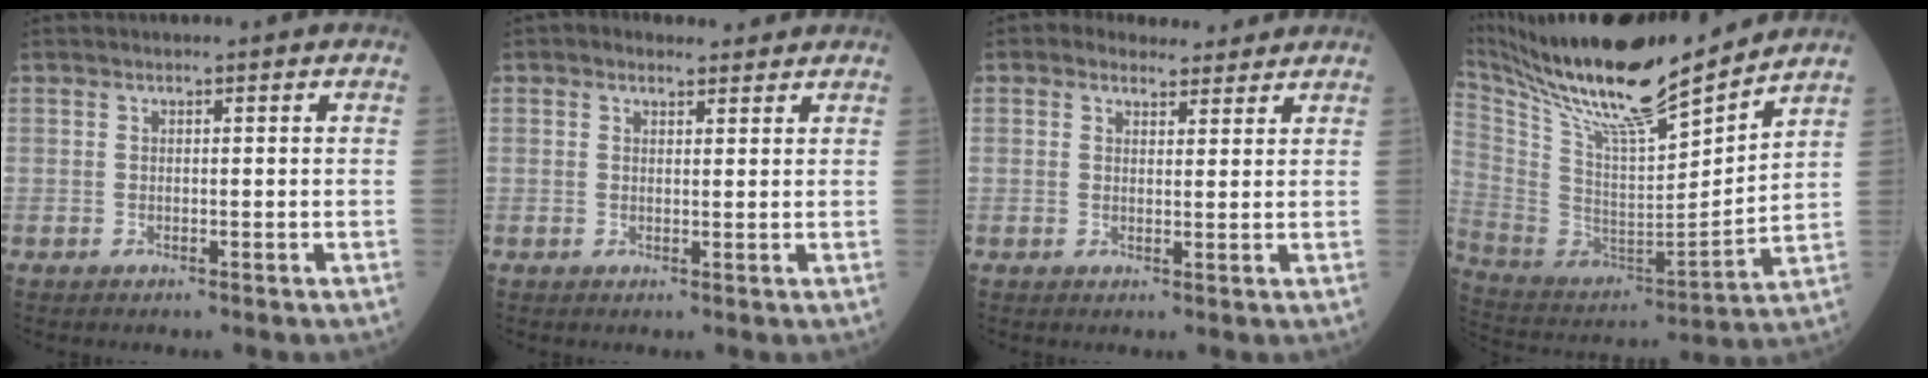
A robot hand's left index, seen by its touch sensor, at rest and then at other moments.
{"total": 2.6, "force": [1.9, 1.5, 0.9], "torque": [-0.023, 0.020, 0.029]}
{"total": 4.5, "force": [3.8, 2.3, 0.9], "torque": [-0.012, 0.017, 0.052]}
{"total": 22.3, "force": [19.3, 1.3, 11.1], "torque": [-0.212, -0.021, 0.338]}